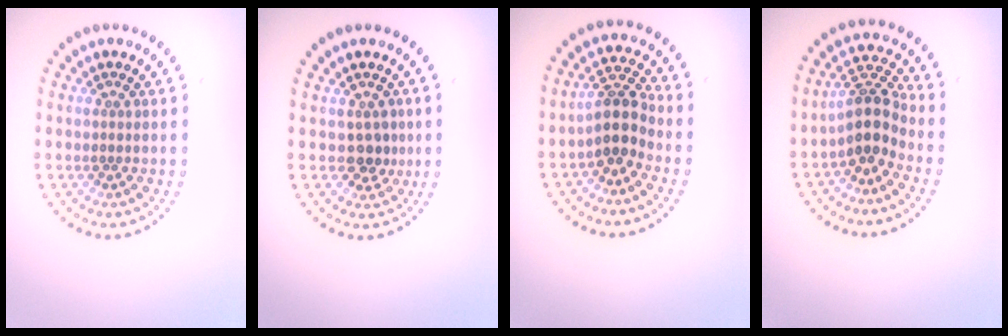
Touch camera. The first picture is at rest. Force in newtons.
{"total": 2.0, "press": 1.7, "slide": 1.0}
{"total": 3.6, "press": 2.8, "slide": 2.1}
{"total": 3.9, "press": 3.1, "slide": 2.4}